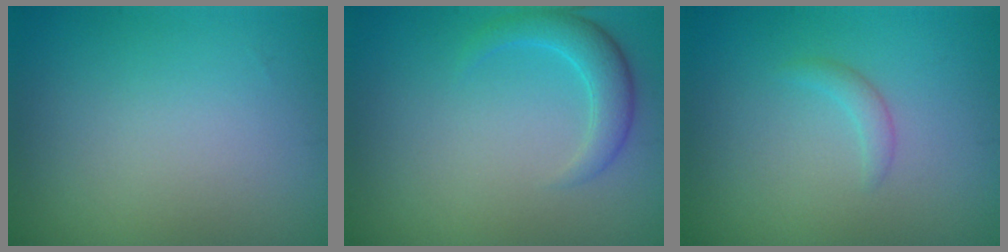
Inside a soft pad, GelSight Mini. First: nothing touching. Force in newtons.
{"total": 2.7, "press": 2.7, "slide": 0.1}
{"total": 1.0, "press": 1.0, "slide": 0.1}